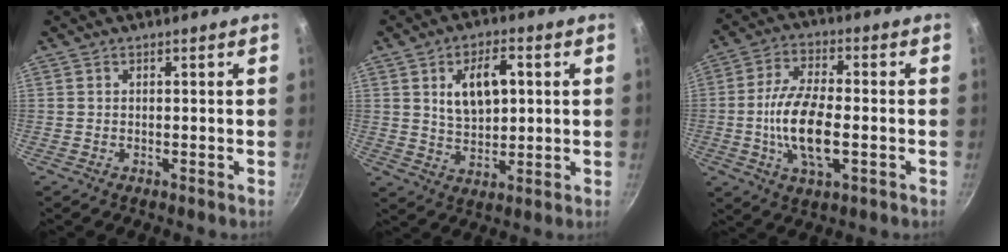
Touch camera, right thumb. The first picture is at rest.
{"total": 9.4, "force": [2.4, 5.3, 7.4], "torque": [-0.104, -0.005, 0.045]}
{"total": 13.2, "force": [-2.1, 5.7, 11.8], "torque": [-0.225, 0.008, -0.040]}